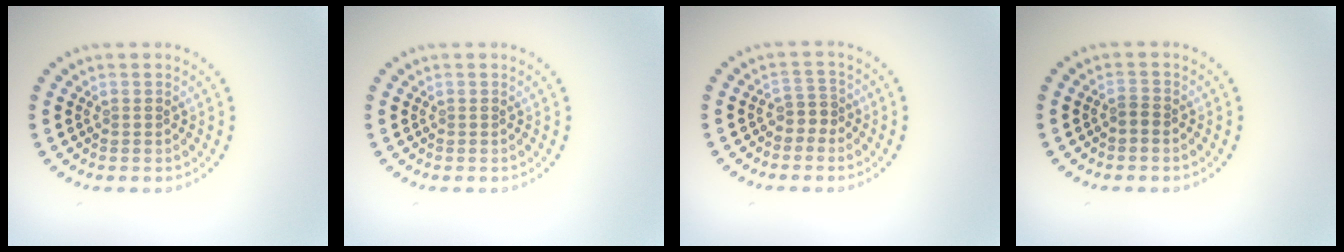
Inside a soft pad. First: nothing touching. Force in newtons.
{"total": 0.0}
{"total": 1.6, "press": 1.2, "slide": 1.1}
{"total": 0.7, "press": 0.5, "slide": 0.5}